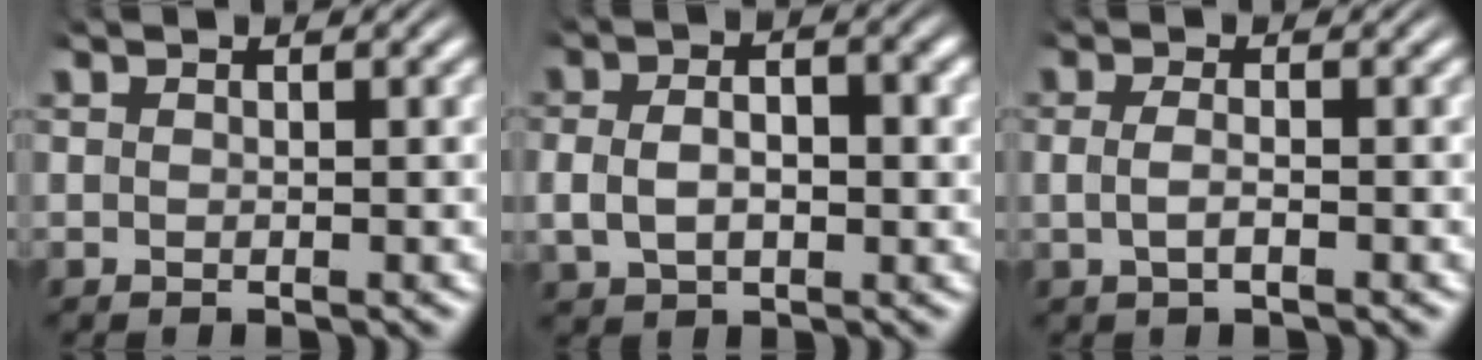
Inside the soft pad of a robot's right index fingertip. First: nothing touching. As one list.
[{"total": 4.1, "force": [-0.3, 2.6, 3.2], "torque": [-0.059, 0.000, 0.002]}, {"total": 1.7, "force": [-0.5, 0.5, 1.5], "torque": [-0.036, -0.010, -0.003]}]